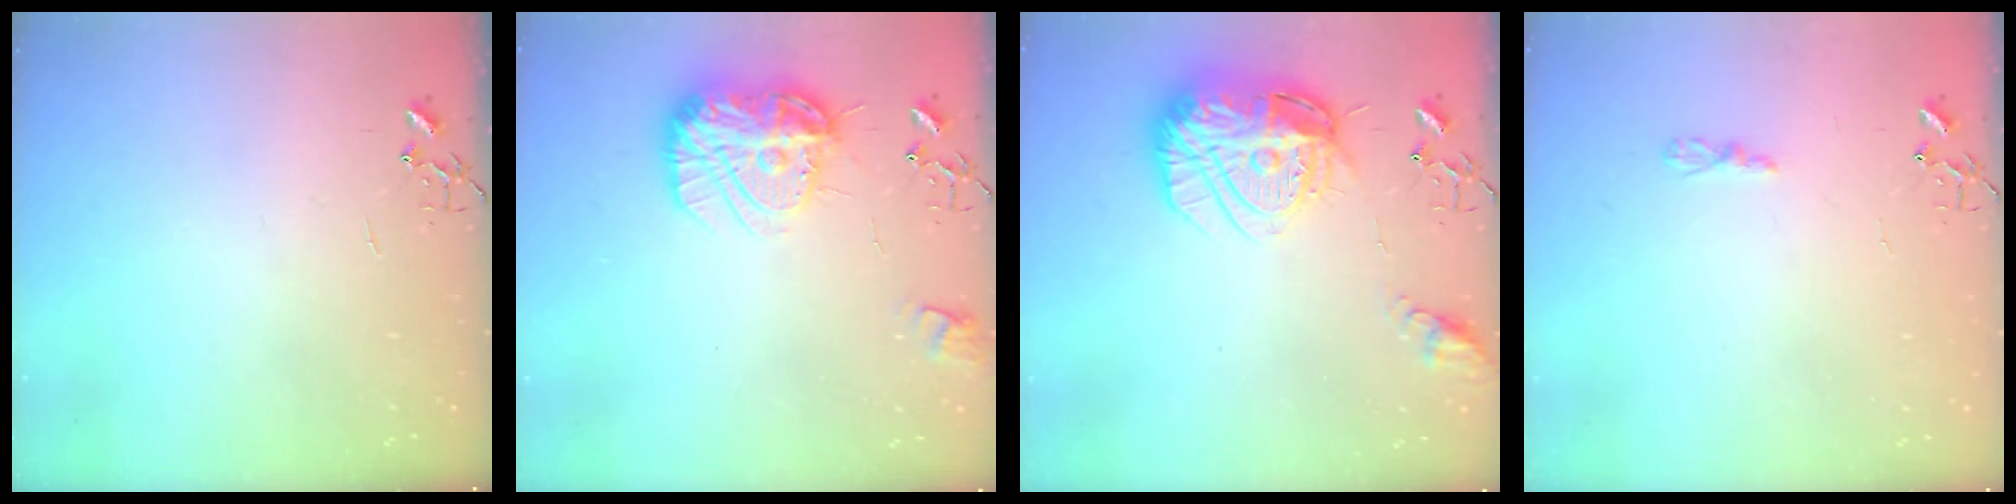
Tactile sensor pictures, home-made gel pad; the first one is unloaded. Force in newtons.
{"total": 15.4, "press": 15.4, "slide": 1.3}
{"total": 20.4, "press": 20.3, "slide": 1.7}
{"total": 2.9, "press": 2.9, "slide": 0.4}